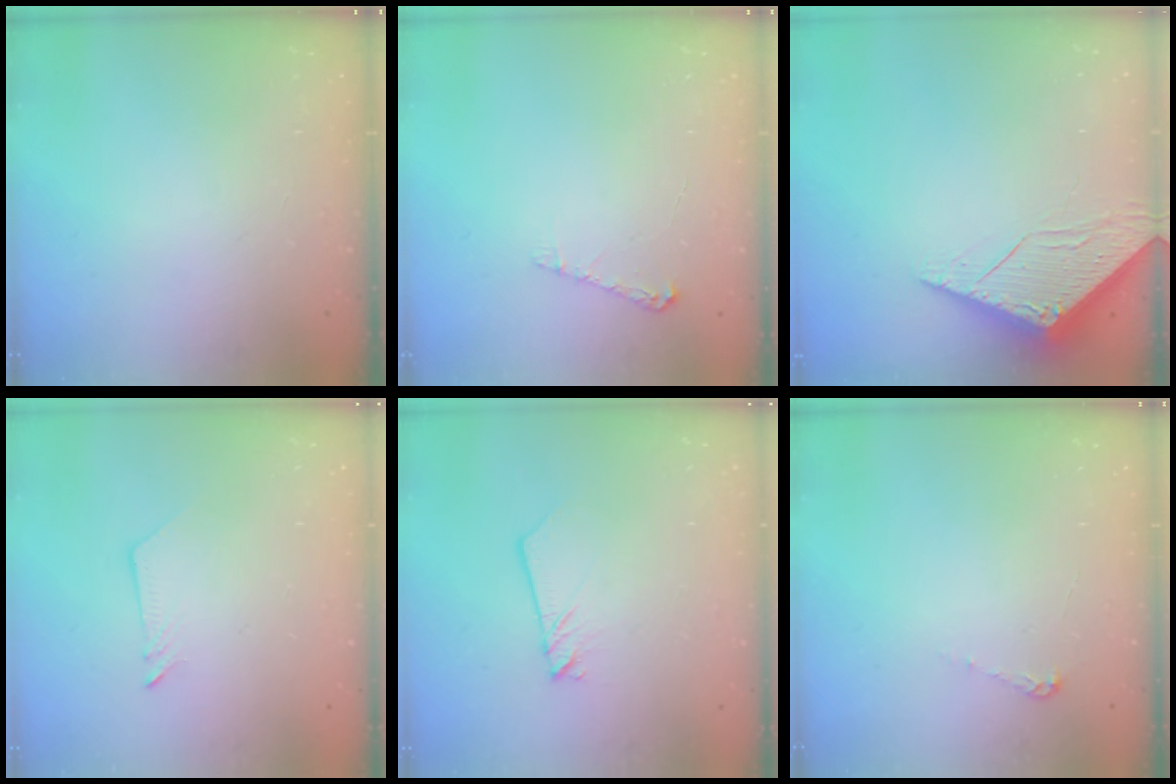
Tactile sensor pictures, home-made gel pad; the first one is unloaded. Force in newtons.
{"total": 4.2, "press": 4.2, "slide": 0.5}
{"total": 6.2, "press": 6.2, "slide": 0.5}
{"total": 2.6, "press": 2.6, "slide": 0.3}
{"total": 2.5, "press": 2.5, "slide": 0.1}
{"total": 3.9, "press": 3.9, "slide": 0.3}